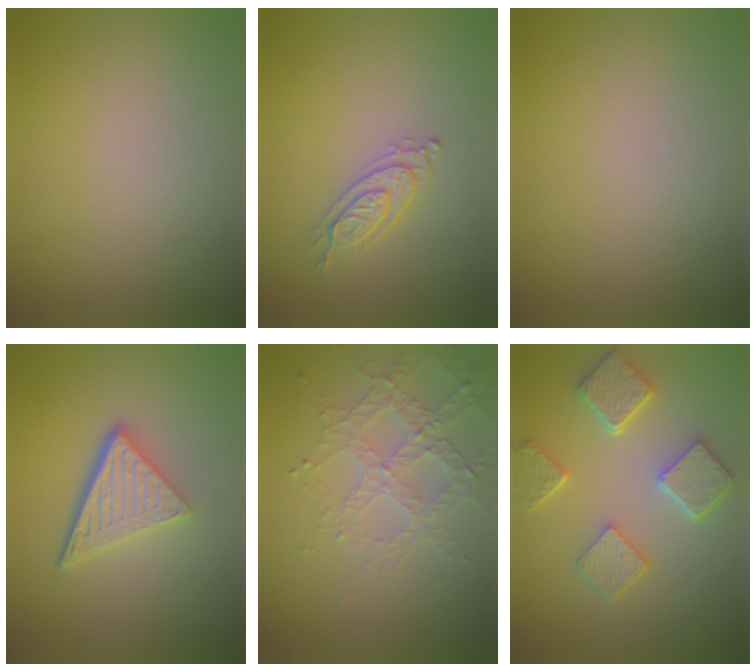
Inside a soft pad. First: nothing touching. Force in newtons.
{"total": 2.1, "press": 2.1, "slide": 0.5}
{"total": 0.0}
{"total": 5.0, "press": 3.5, "slide": 3.6}
{"total": 3.2, "press": 3.0, "slide": 1.0}
{"total": 5.4, "press": 4.5, "slide": 2.9}